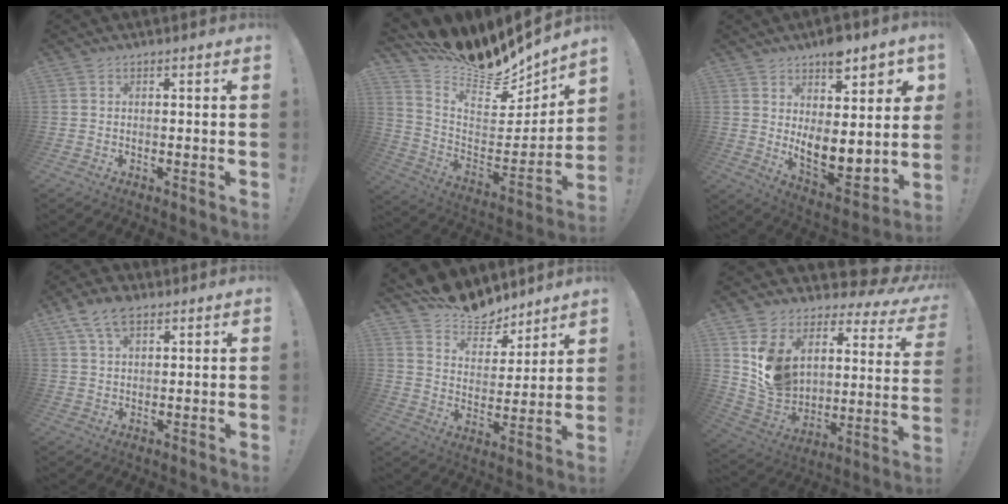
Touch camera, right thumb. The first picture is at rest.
{"total": 11.1, "force": [11.0, 1.5, 1.2], "torque": [-0.024, -0.124, 0.186]}
{"total": 14.5, "force": [4.1, 8.2, 11.2], "torque": [-0.139, -0.036, 0.074]}
{"total": 8.3, "force": [4.9, 4.5, 5.0], "torque": [-0.084, -0.010, 0.094]}
{"total": 11.7, "force": [10.4, 4.9, 1.9], "torque": [-0.042, -0.092, 0.195]}
{"total": 11.3, "force": [4.4, 8.2, 6.5], "torque": [-0.105, -0.051, 0.078]}